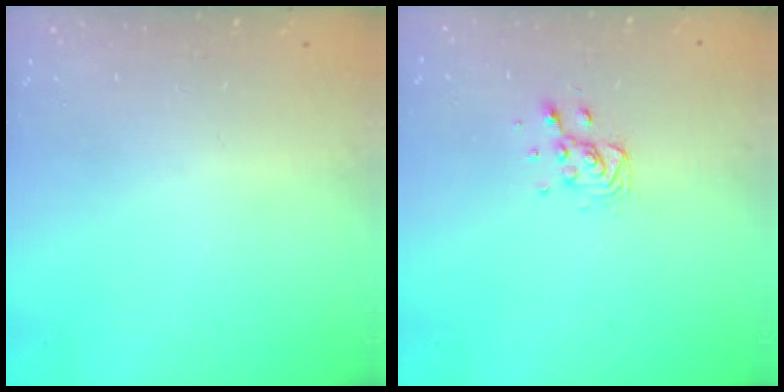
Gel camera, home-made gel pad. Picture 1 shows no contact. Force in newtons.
{"total": 9.3, "press": 9.0, "slide": 2.3}